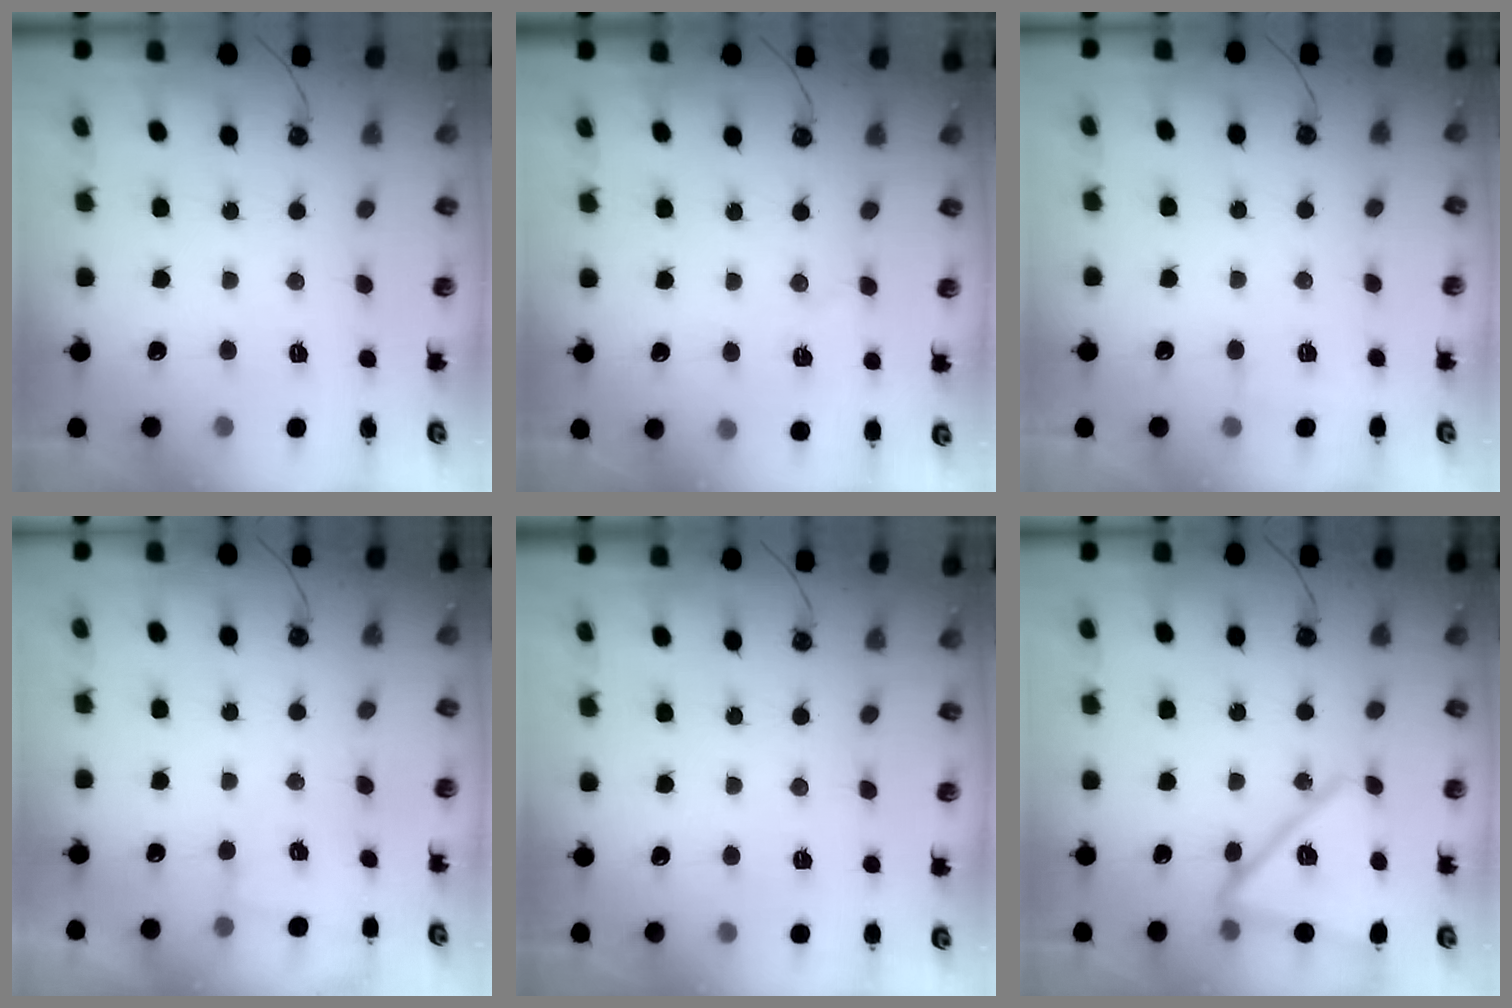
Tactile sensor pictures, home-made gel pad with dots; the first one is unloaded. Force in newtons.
{"total": 5.8, "press": 3.5, "slide": 4.6}
{"total": 2.6, "press": 2.4, "slide": 0.9}
{"total": 5.0, "press": 0.7, "slide": 5.0}
{"total": 1.1, "press": 0.7, "slide": 0.8}
{"total": 16.5, "press": 16.5, "slide": 1.2}